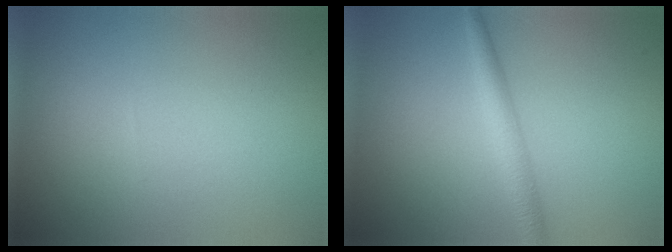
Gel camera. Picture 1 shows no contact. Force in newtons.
{"total": 2.5, "press": 2.5, "slide": 0.0}